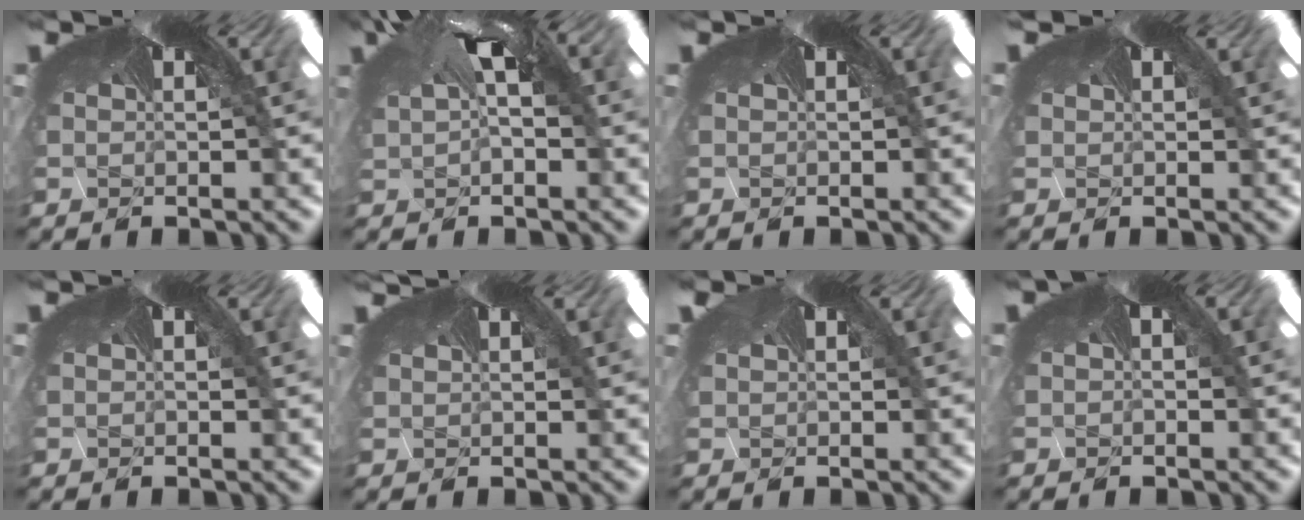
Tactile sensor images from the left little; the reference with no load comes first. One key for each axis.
{"total": 1.7, "fx": -1.0, "fy": 0.8, "fz": 1.2, "tx": -0.050, "ty": -0.016, "tz": 0.005}
{"total": 0.0}
{"total": 1.1, "fx": 0.4, "fy": 0.8, "fz": 0.5, "tx": -0.020, "ty": 0.005, "tz": 0.005}
{"total": 0.0}
{"total": 0.7, "fx": 0.1, "fy": 0.6, "fz": -0.3, "tx": -0.010, "ty": -0.001, "tz": 0.004}
{"total": 0.8, "fx": 0.4, "fy": 0.7, "fz": 0.1, "tx": -0.012, "ty": -0.001, "tz": 0.009}
{"total": 1.3, "fx": 0.0, "fy": 0.5, "fz": 1.1, "tx": -0.021, "ty": 0.009, "tz": -0.003}